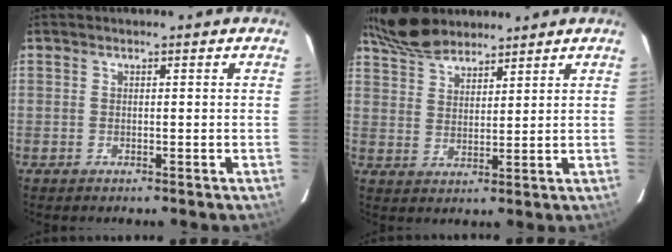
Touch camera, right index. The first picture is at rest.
{"total": 10.0, "force": [8.5, 3.6, 3.8], "torque": [-0.081, 0.031, 0.159]}